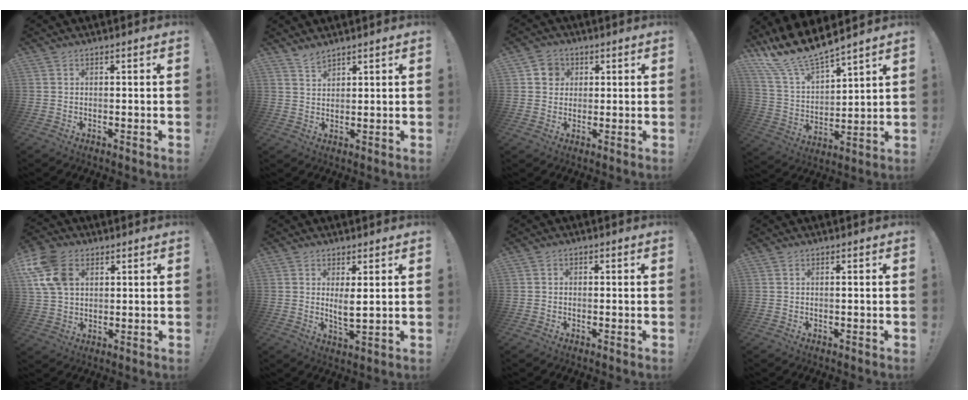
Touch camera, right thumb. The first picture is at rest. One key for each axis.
{"total": 2.9, "fx": 2.7, "fy": 0.6, "fz": 0.8, "tx": -0.006, "ty": -0.022, "tz": 0.048}
{"total": 5.3, "fx": 1.3, "fy": 4.9, "fz": 1.6, "tx": -0.023, "ty": 0.004, "tz": 0.025}
{"total": 13.2, "fx": 12.0, "fy": 2.8, "fz": 4.8, "tx": -0.114, "ty": -0.100, "tz": 0.218}
{"total": 13.4, "fx": 5.0, "fy": 9.3, "fz": 8.2, "tx": -0.158, "ty": -0.008, "tz": 0.100}
{"total": 4.6, "fx": 2.0, "fy": 1.2, "fz": 4.0, "tx": -0.060, "ty": -0.016, "tz": 0.034}
{"total": 1.2, "fx": -0.7, "fy": 0.8, "fz": 0.5, "tx": -0.008, "ty": 0.004, "tz": -0.012}
{"total": 0.6, "fx": 0.1, "fy": -0.3, "fz": 0.5, "tx": -0.006, "ty": -0.002, "tz": -0.001}